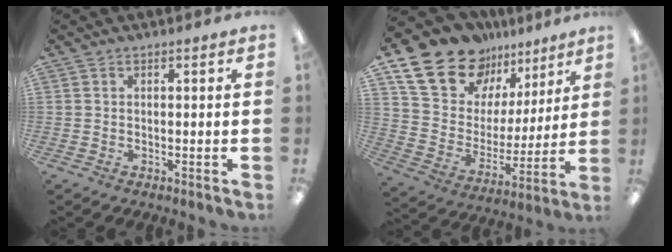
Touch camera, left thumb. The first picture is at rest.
{"total": 20.1, "force": [14.4, 12.0, 7.4], "torque": [-0.144, -0.092, 0.267]}